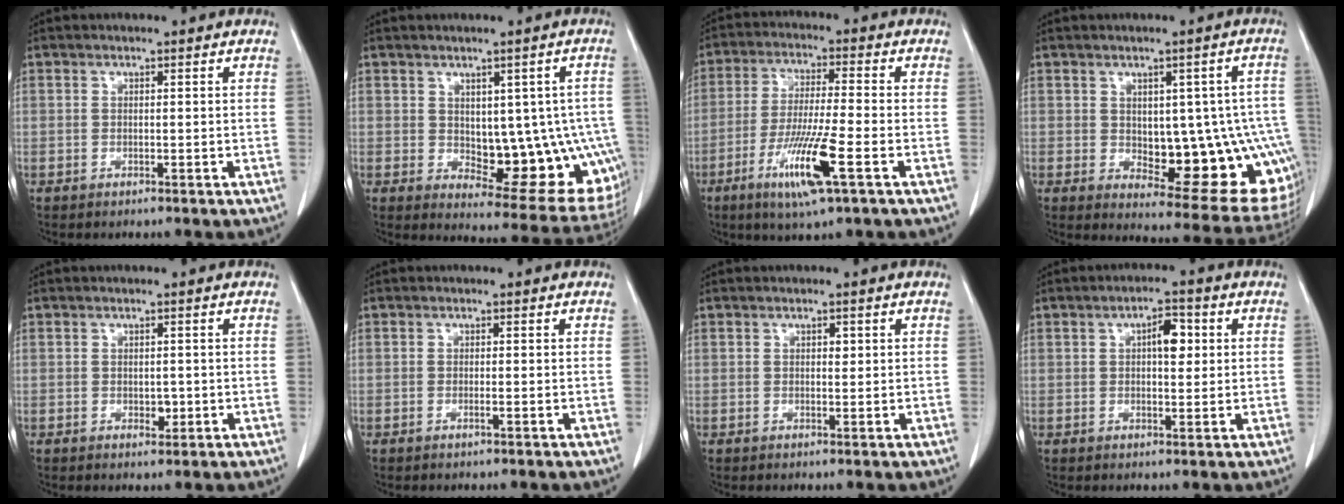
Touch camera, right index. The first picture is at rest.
{"total": 14.8, "force": [-1.4, 7.2, 12.9], "torque": [-0.118, 0.009, 0.005]}
{"total": 11.0, "force": [-4.7, 0.1, 9.9], "torque": [-0.193, -0.022, -0.088]}
{"total": 16.6, "force": [-2.1, 6.7, 15.1], "torque": [-0.134, 0.016, 0.002]}
{"total": 1.5, "force": [-0.3, 1.0, 1.1], "torque": [-0.014, -0.001, 0.000]}
{"total": 0.6, "force": [-0.3, -0.1, 0.6], "torque": [-0.011, 0.000, -0.005]}
{"total": 0.9, "force": [0.3, 0.5, 0.7], "torque": [-0.010, 0.000, 0.004]}
{"total": 4.3, "force": [1.0, 1.7, 3.8], "torque": [-0.060, 0.009, 0.014]}